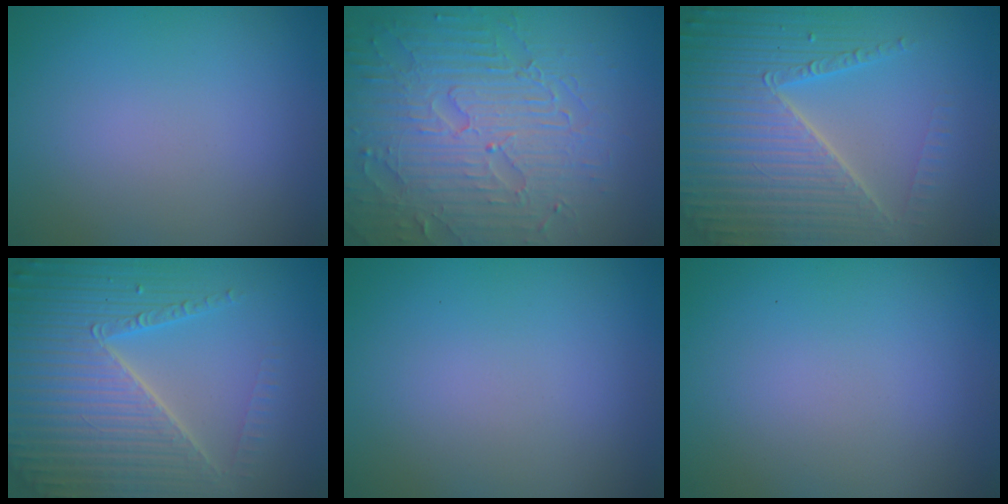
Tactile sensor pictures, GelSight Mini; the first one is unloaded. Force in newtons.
{"total": 7.5, "press": 5.9, "slide": 4.6}
{"total": 7.0, "press": 6.8, "slide": 1.7}
{"total": 7.0, "press": 6.8, "slide": 1.7}
{"total": 0.0}
{"total": 0.0}